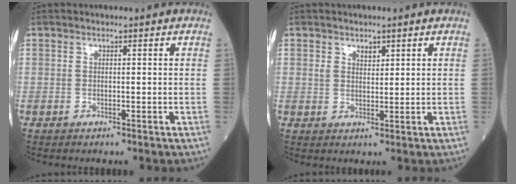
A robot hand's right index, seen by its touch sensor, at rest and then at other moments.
{"total": 2.1, "force": [1.3, 1.2, 1.0], "torque": [-0.015, 0.001, 0.024]}